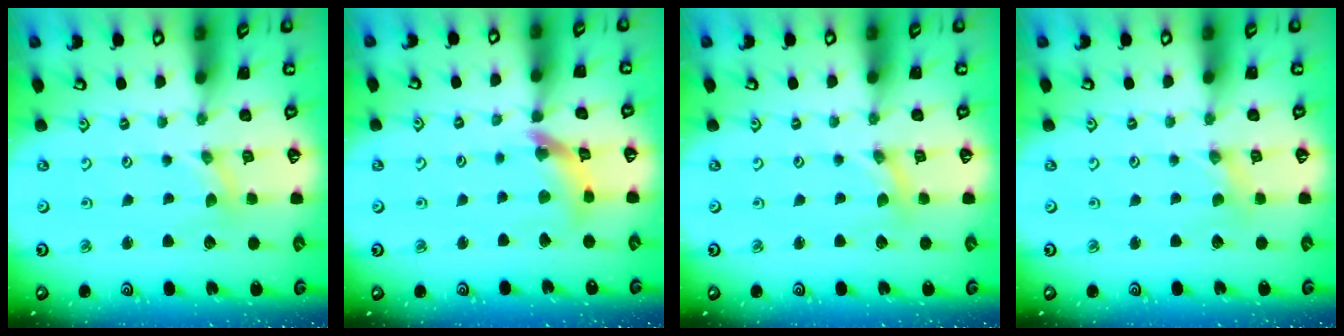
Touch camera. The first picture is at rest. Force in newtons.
{"total": 10.1, "press": 10.1, "slide": 1.1}
{"total": 0.0}
{"total": 0.0}